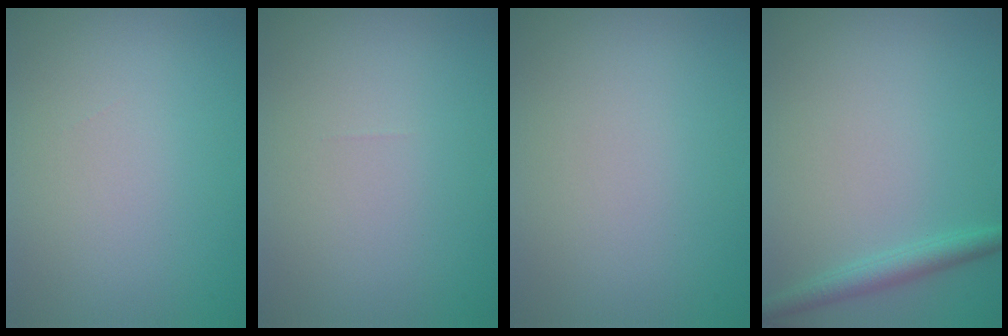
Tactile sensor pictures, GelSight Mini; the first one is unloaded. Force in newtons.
{"total": 0.0}
{"total": 0.0}
{"total": 2.0, "press": 2.0, "slide": 0.1}